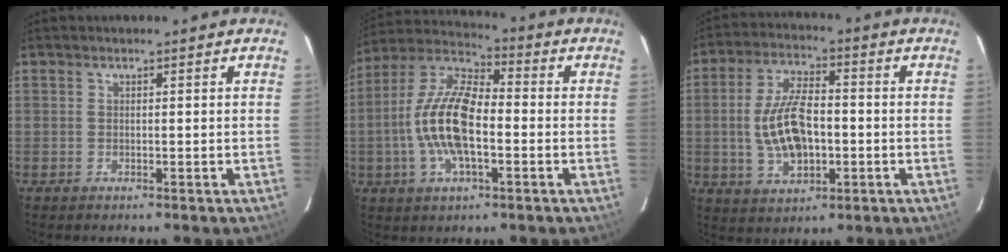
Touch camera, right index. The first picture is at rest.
{"total": 14.8, "force": [-2.6, 6.1, 13.2], "torque": [-0.272, 0.007, -0.057]}
{"total": 12.1, "force": [-1.4, 6.1, 10.3], "torque": [-0.208, 0.005, -0.017]}